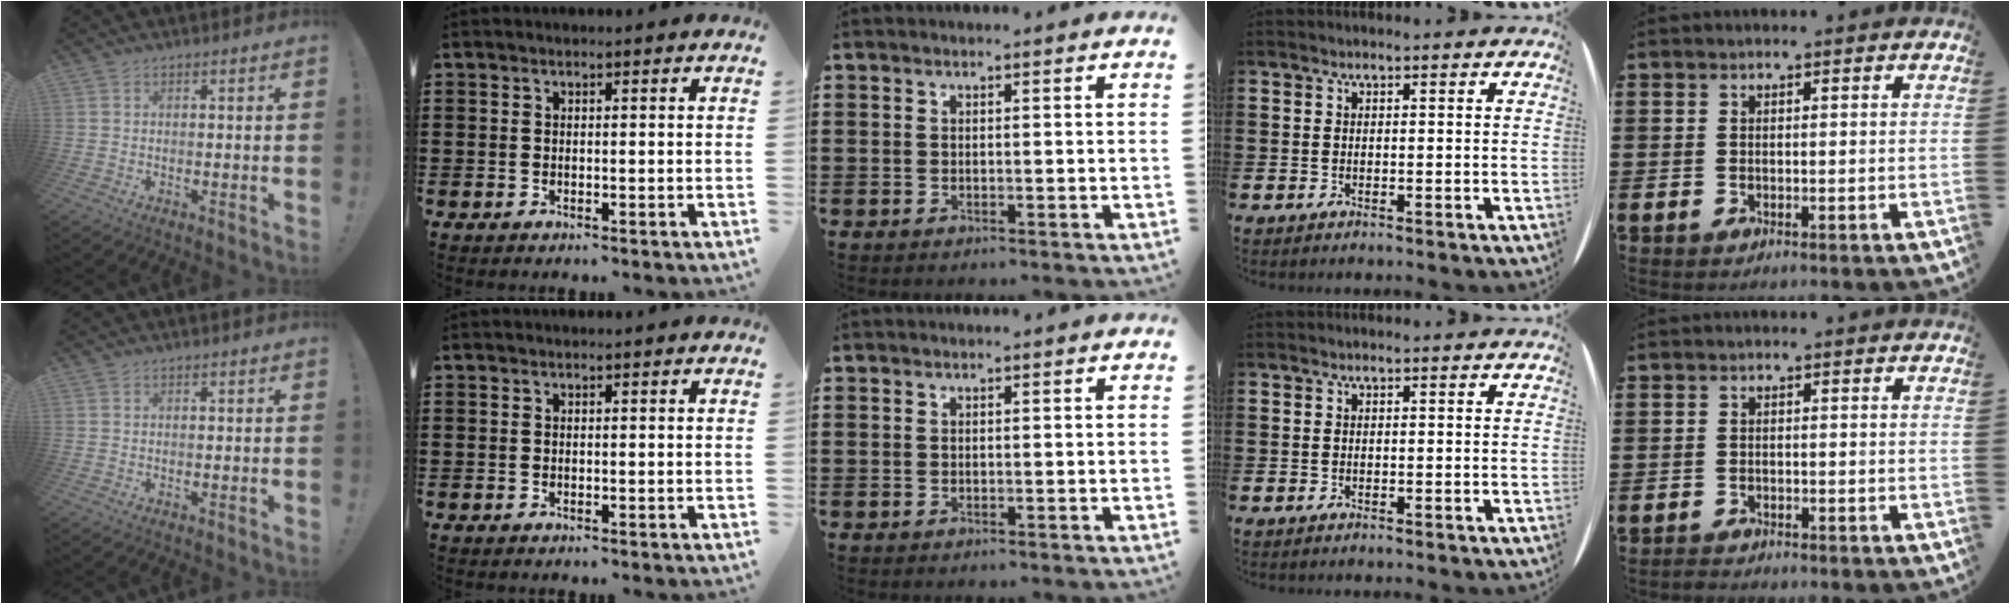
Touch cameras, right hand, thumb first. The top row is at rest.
{"little": {"total": 0.8, "force": [-0.8, 0.1, 0.0], "torque": [-0.003, 0.000, -0.018]}}